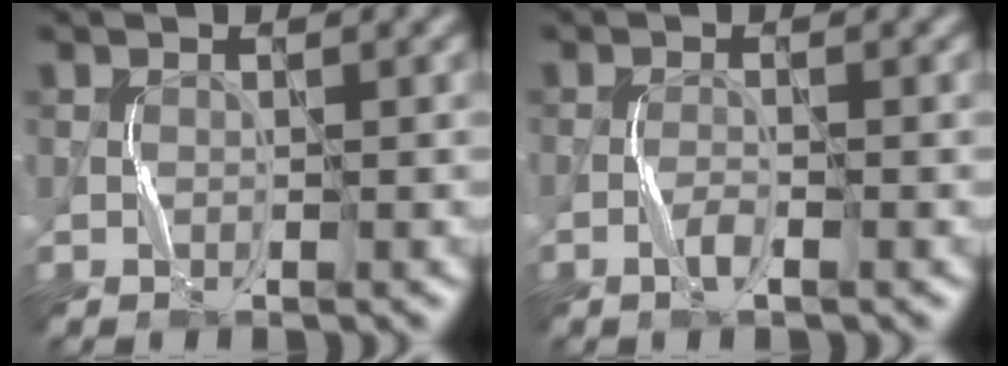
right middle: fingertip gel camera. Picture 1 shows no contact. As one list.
[{"total": 1.1, "force": [-0.7, 0.1, 0.9], "torque": [-0.018, 0.004, -0.016]}]